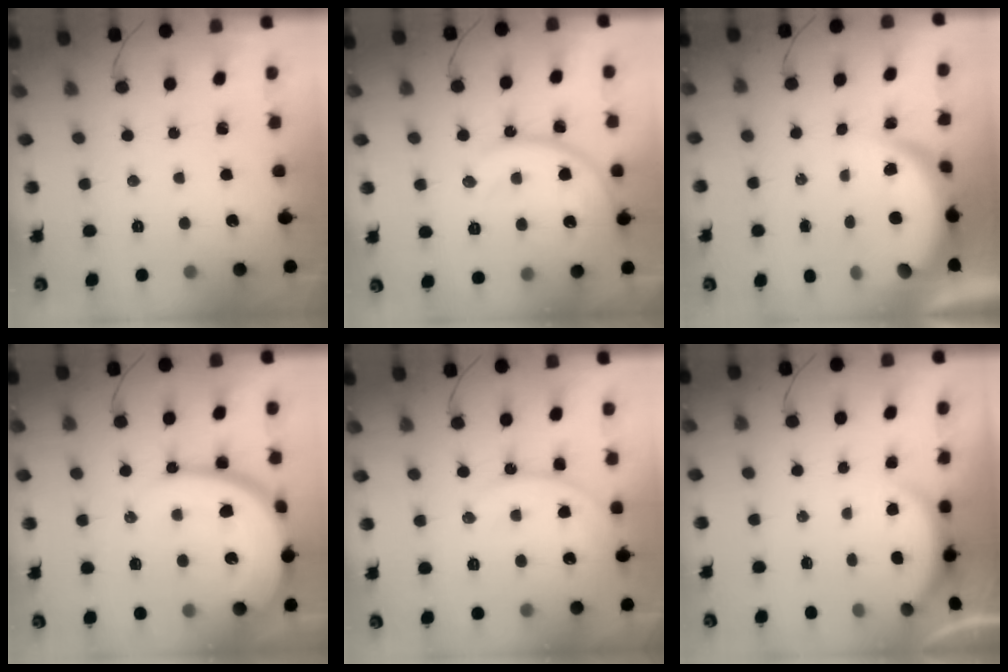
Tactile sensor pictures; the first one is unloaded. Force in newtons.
{"total": 14.6, "press": 14.5, "slide": 1.7}
{"total": 6.3, "press": 6.3, "slide": 0.9}
{"total": 19.6, "press": 19.6, "slide": 1.9}
{"total": 13.3, "press": 13.2, "slide": 1.3}
{"total": 2.6, "press": 2.5, "slide": 0.6}